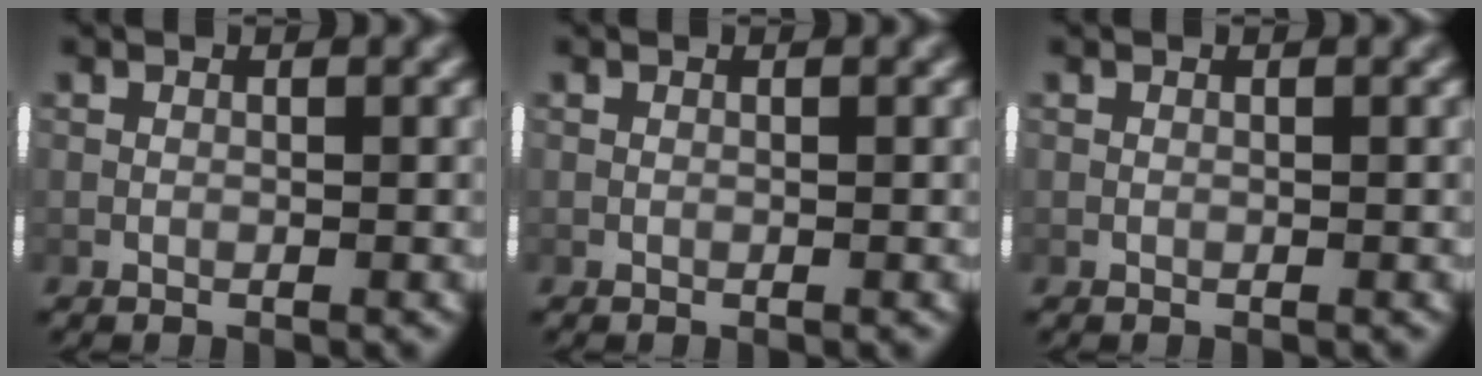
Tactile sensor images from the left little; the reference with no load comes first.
{"total": 0.0}
{"total": 0.0}